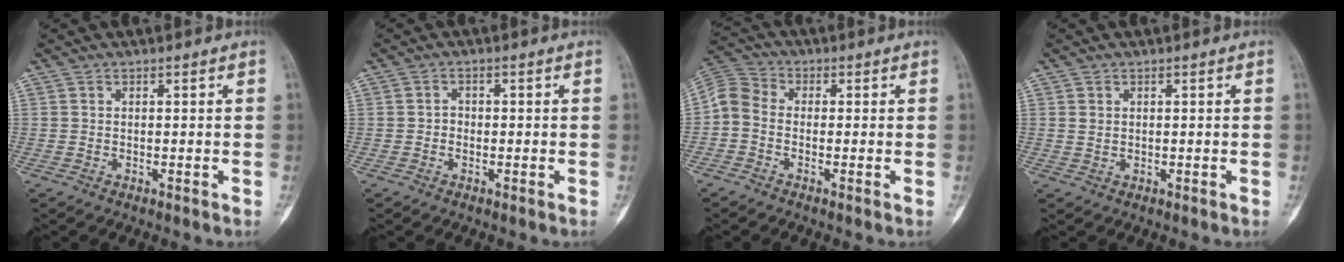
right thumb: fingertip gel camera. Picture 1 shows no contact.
{"total": 1.4, "force": [-0.4, 1.2, 0.6], "torque": [0.004, 0.006, -0.010]}
{"total": 5.8, "force": [-1.0, 4.4, 3.7], "torque": [-0.066, 0.020, -0.040]}
{"total": 1.2, "force": [0.4, 0.9, 0.6], "torque": [-0.004, -0.003, 0.008]}